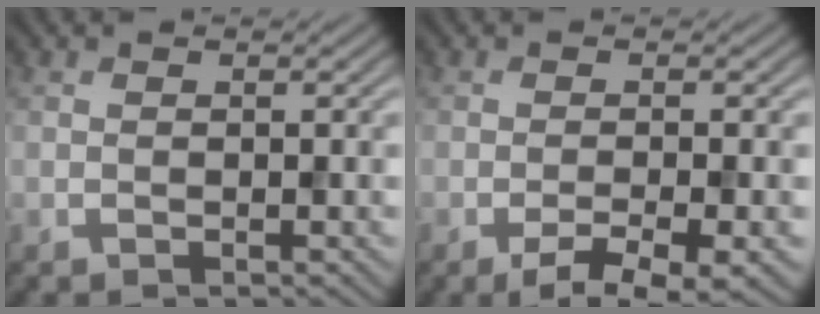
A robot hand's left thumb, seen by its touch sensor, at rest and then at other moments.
{"total": 4.4, "force": [-2.5, 0.8, 3.5], "torque": [-0.057, 0.001, -0.039]}